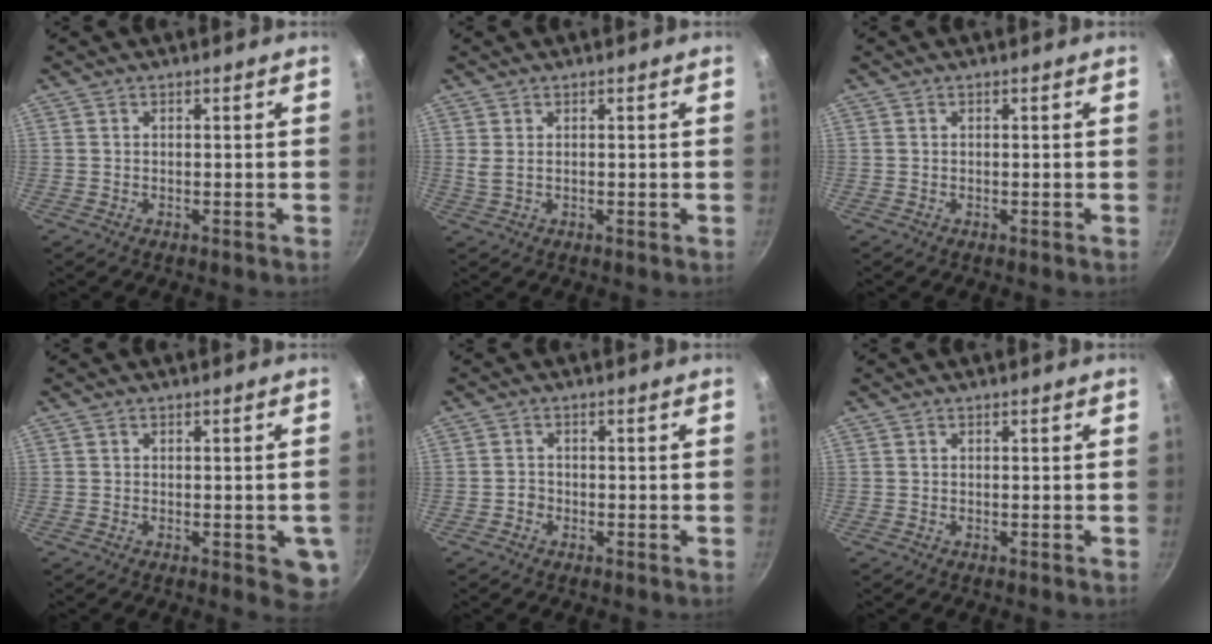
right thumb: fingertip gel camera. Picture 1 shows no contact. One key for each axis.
{"total": 1.7, "fx": 0.4, "fy": 0.7, "fz": 1.5, "tx": -0.026, "ty": -0.003, "tz": 0.009}
{"total": 0.0}
{"total": 5.7, "fx": -1.5, "fy": 2.3, "fz": 4.9, "tx": -0.035, "ty": 0.001, "tz": -0.017}
{"total": 1.4, "fx": -0.7, "fy": 1.2, "fz": 0.3, "tx": 0.003, "ty": 0.006, "tz": -0.013}
{"total": 0.0}